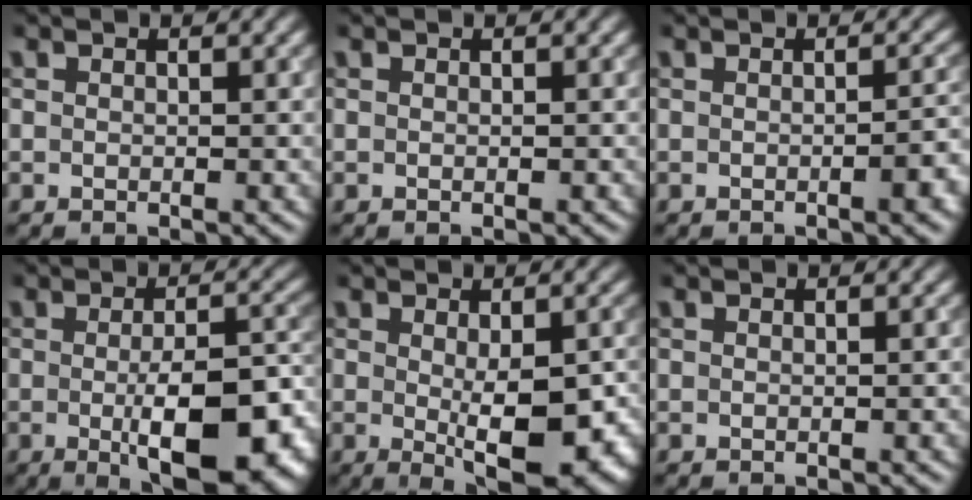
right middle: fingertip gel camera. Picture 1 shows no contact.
{"total": 0.0}
{"total": 2.6, "force": [-0.7, 0.8, 2.4], "torque": [-0.023, 0.005, -0.010]}
{"total": 10.5, "force": [-2.9, 3.8, 9.4], "torque": [-0.138, -0.019, -0.035]}
{"total": 8.1, "force": [-1.4, 3.1, 7.3], "torque": [-0.110, -0.023, -0.007]}
{"total": 0.6, "force": [-0.1, 0.1, 0.6], "torque": [-0.005, 0.001, -0.001]}